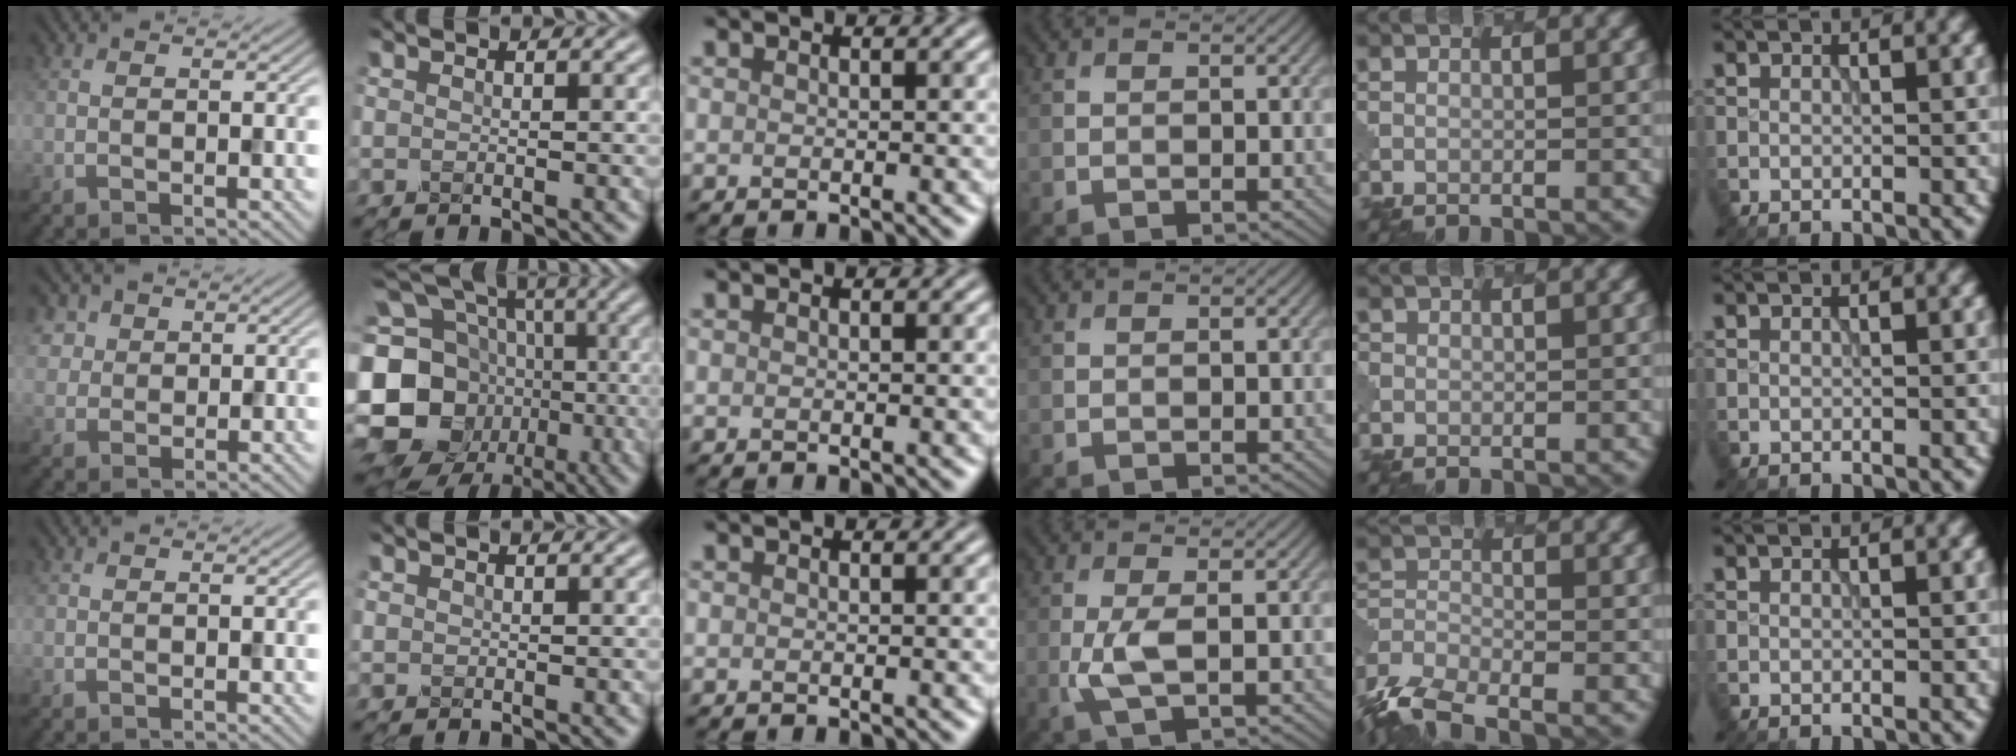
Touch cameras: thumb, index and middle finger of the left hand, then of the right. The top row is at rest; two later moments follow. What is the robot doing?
{"motion": "extract", "object": "pen bag"}